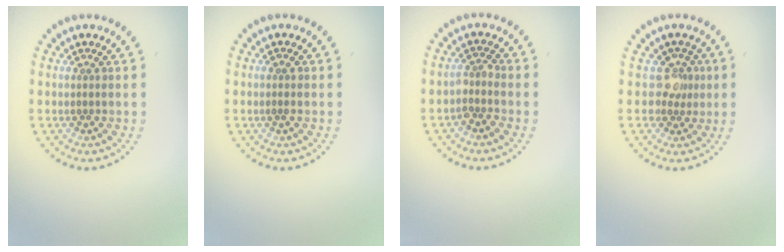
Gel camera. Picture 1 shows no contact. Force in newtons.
{"total": 0.8, "press": 0.8, "slide": 0.2}
{"total": 1.6, "press": 1.3, "slide": 1.0}
{"total": 2.1, "press": 1.6, "slide": 1.3}